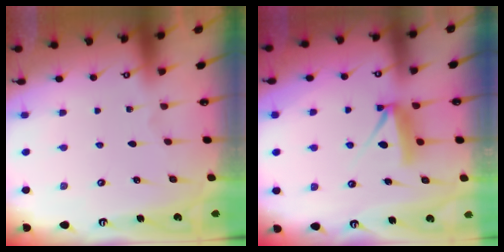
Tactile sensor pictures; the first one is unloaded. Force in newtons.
{"total": 8.2, "press": 8.2, "slide": 0.3}